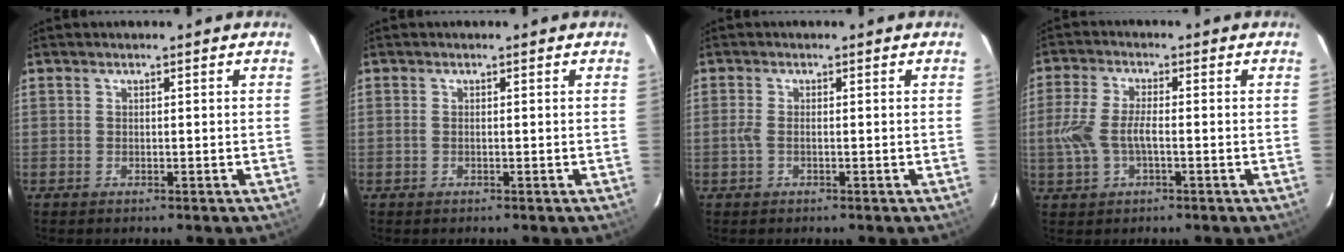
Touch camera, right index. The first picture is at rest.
{"total": 0.7, "force": [-0.1, 0.2, 0.6], "torque": [-0.016, 0.001, -0.004]}
{"total": 2.1, "force": [-0.4, 0.8, 1.8], "torque": [-0.041, 0.000, -0.009]}
{"total": 7.2, "force": [-1.2, 3.3, 6.3], "torque": [-0.139, 0.003, -0.021]}